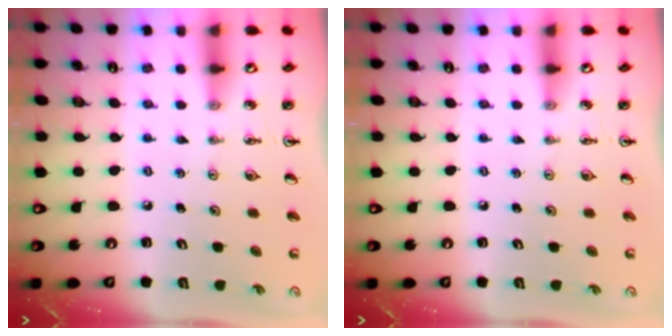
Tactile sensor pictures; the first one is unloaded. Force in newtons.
{"total": 0.0}